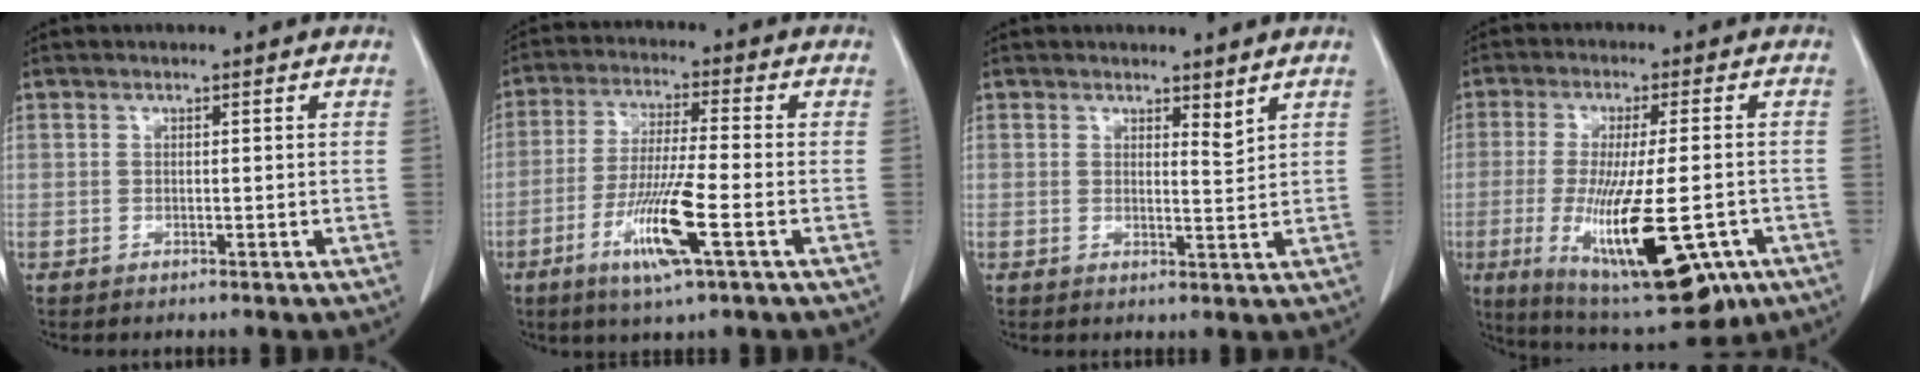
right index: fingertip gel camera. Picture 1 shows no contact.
{"total": 10.5, "force": [-4.1, 0.1, 9.6], "torque": [-0.185, -0.017, -0.077]}
{"total": 2.0, "force": [1.7, 0.2, 1.0], "torque": [-0.017, -0.012, 0.028]}
{"total": 20.2, "force": [-7.3, 4.9, 18.2], "torque": [-0.327, -0.044, -0.102]}